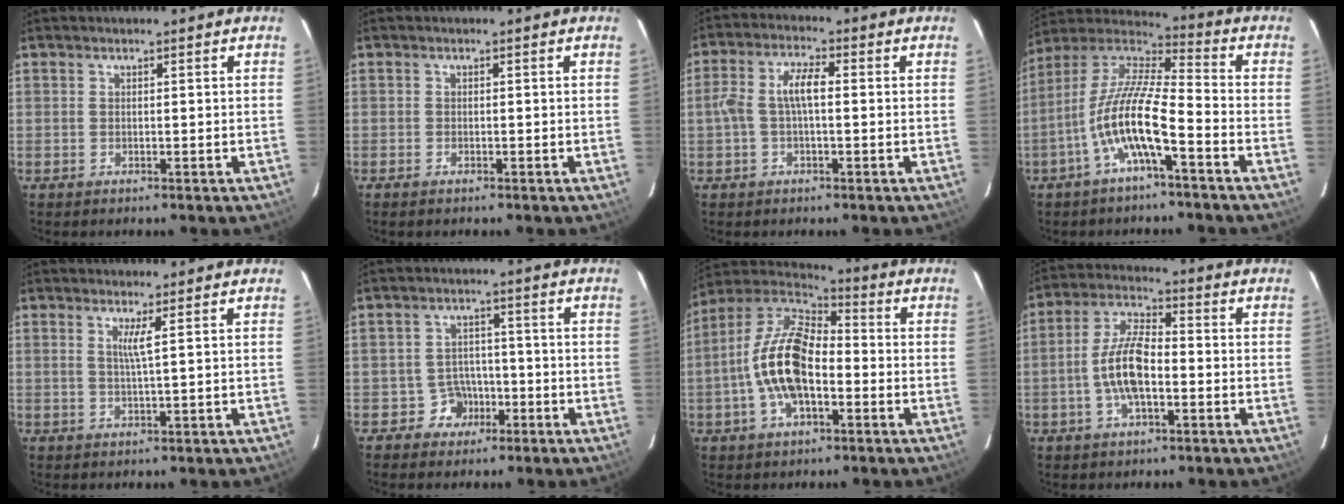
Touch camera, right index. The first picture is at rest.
{"total": 0.8, "force": [-0.8, 0.2, 0.2], "torque": [-0.007, -0.005, -0.017]}
{"total": 5.5, "force": [-0.3, 1.9, 5.2], "torque": [-0.106, 0.019, -0.003]}
{"total": 13.0, "force": [-5.3, 2.4, 11.7], "torque": [-0.228, 0.005, -0.104]}
{"total": 2.1, "force": [0.9, -0.7, 1.8], "torque": [-0.030, -0.004, 0.017]}
{"total": 4.7, "force": [-2.5, 4.0, 0.3], "torque": [-0.013, 0.021, -0.038]}
{"total": 14.6, "force": [-3.2, 7.2, 12.3], "torque": [-0.251, 0.012, -0.063]}
{"total": 9.3, "force": [-2.2, 3.5, 8.3], "torque": [-0.171, 0.012, -0.043]}